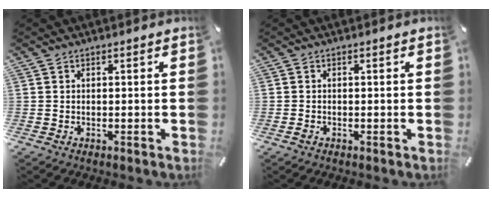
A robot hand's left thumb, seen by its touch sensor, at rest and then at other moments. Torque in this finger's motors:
{"motor_torque": [0.11, 0.06, 0.06, -0.02, -0.02]}